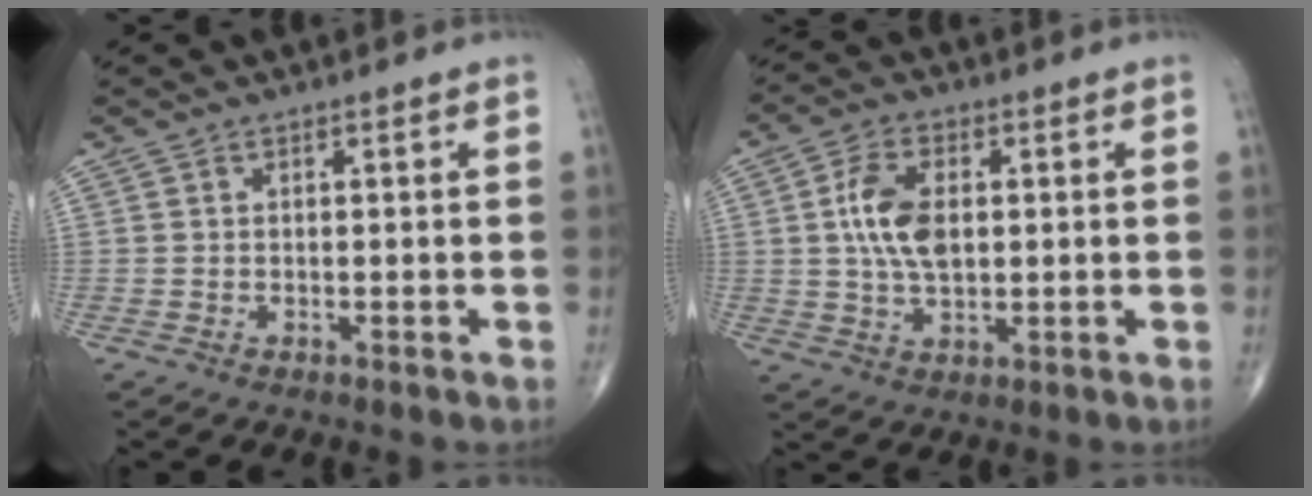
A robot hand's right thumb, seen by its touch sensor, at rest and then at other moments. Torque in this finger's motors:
{"motor_torque": [1.39, 1.98, 1.19, 0.08, 0.14]}